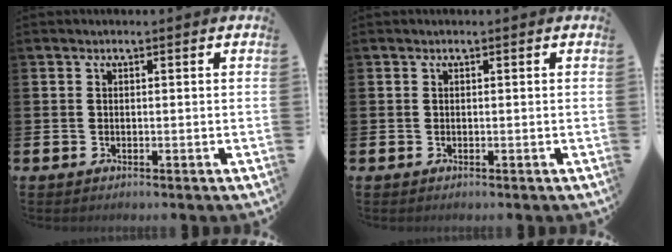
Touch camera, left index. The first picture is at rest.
{"total": 0.0}